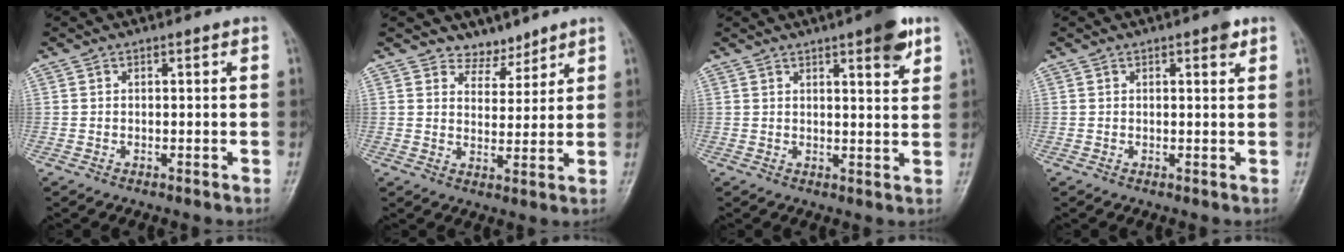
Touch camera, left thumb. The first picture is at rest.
{"total": 4.4, "force": [3.8, 2.2, 0.1], "torque": [0.027, -0.031, 0.063]}
{"total": 7.1, "force": [4.1, 1.8, 5.5], "torque": [-0.063, -0.018, 0.051]}
{"total": 2.5, "force": [1.4, 0.9, 1.8], "torque": [-0.019, -0.005, 0.016]}